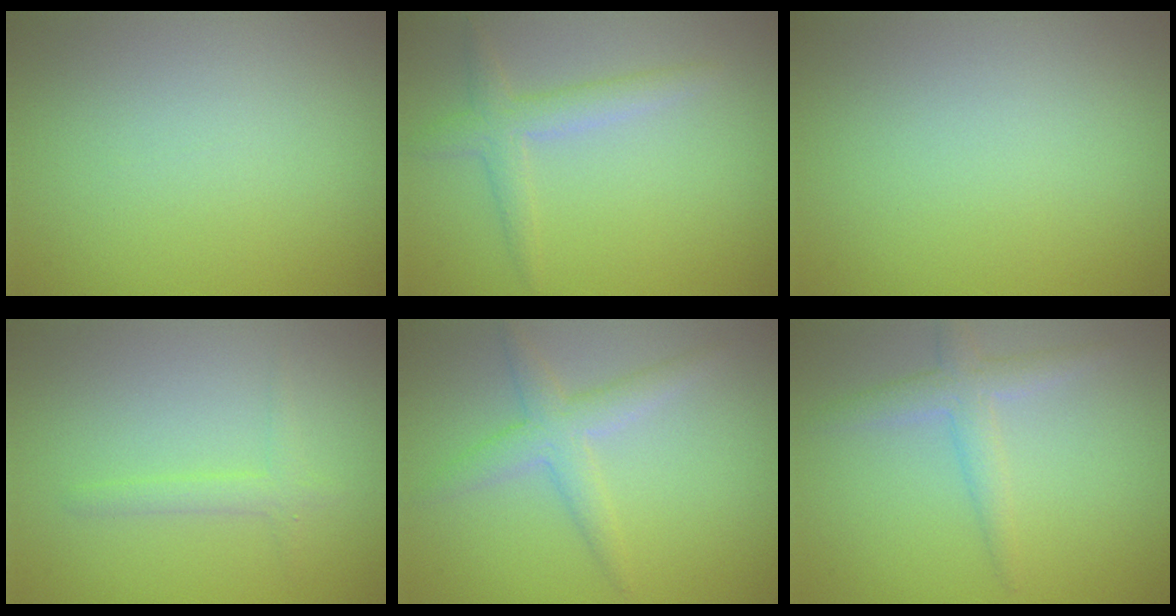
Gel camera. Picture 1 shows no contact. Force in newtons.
{"total": 2.4, "press": 2.4, "slide": 0.1}
{"total": 0.0}
{"total": 1.4, "press": 1.4, "slide": 0.1}
{"total": 3.0, "press": 3.0, "slide": 0.1}
{"total": 2.6, "press": 2.5, "slide": 0.1}